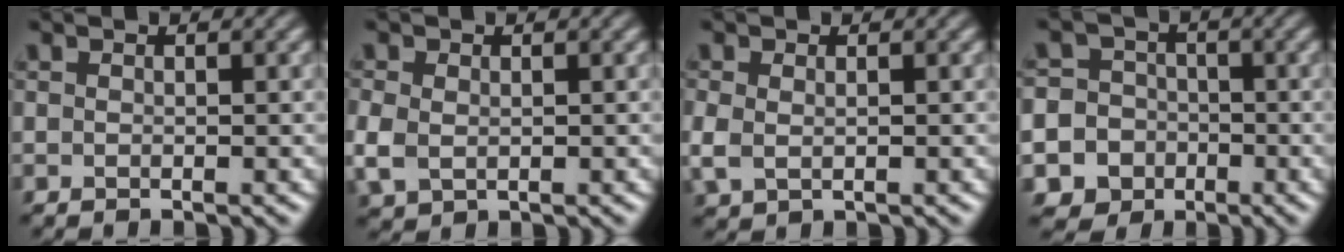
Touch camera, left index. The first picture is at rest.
{"total": 2.5, "force": [-0.4, 1.9, 1.5], "torque": [-0.038, -0.011, -0.006]}
{"total": 1.7, "force": [-0.2, 1.2, 1.3], "torque": [-0.030, -0.009, 0.001]}
{"total": 10.4, "force": [-5.1, 9.0, 1.4], "torque": [-0.037, -0.029, -0.114]}